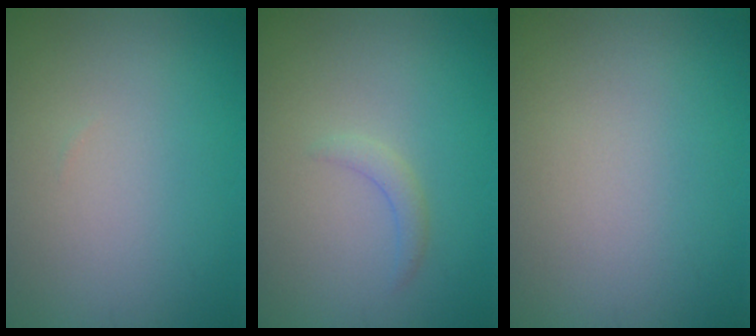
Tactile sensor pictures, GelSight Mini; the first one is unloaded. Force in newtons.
{"total": 1.2, "press": 1.2, "slide": 0.2}
{"total": 0.0}